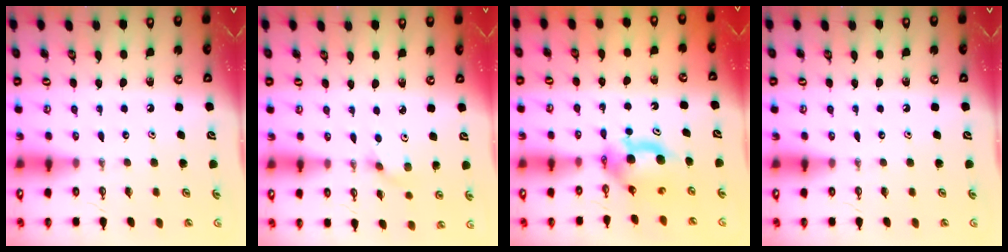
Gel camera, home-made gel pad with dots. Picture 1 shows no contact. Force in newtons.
{"total": 2.1, "press": 2.0, "slide": 0.6}
{"total": 6.2, "press": 5.6, "slide": 2.7}
{"total": 0.0}